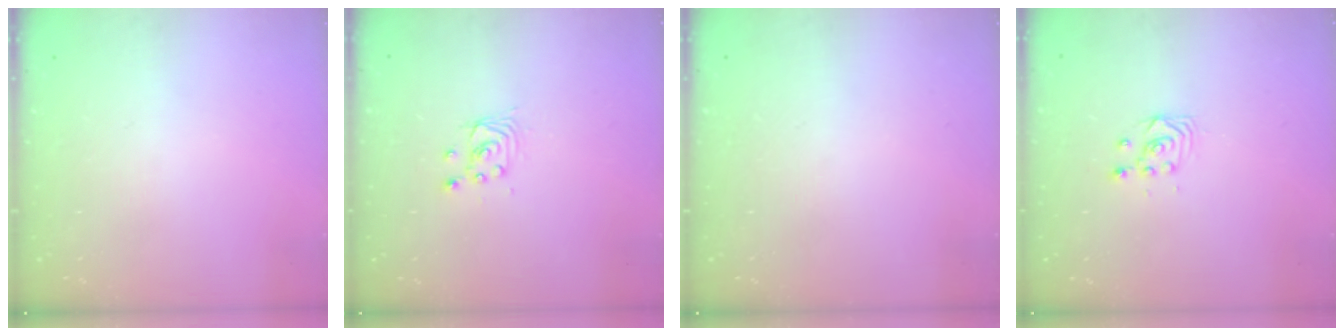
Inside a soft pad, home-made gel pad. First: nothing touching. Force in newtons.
{"total": 2.9, "press": 2.9, "slide": 0.1}
{"total": 0.0}
{"total": 3.4, "press": 3.3, "slide": 0.3}